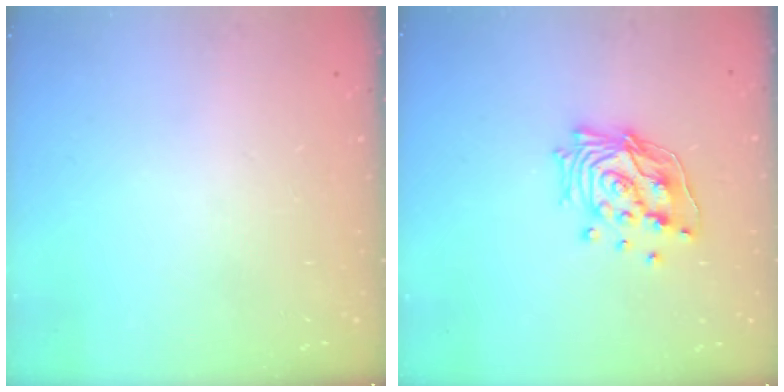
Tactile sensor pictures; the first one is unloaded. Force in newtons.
{"total": 14.9, "press": 14.8, "slide": 1.4}